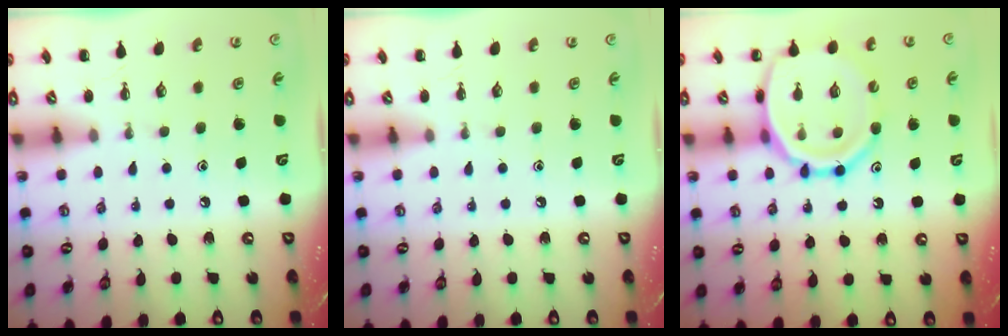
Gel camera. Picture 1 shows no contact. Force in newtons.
{"total": 0.0}
{"total": 16.9, "press": 16.6, "slide": 3.1}